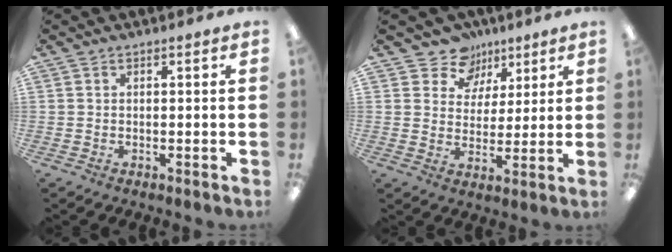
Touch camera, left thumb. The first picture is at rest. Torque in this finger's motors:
{"motor_torque": [0.03, 0.04, -0.19, -0.16, -0.10]}